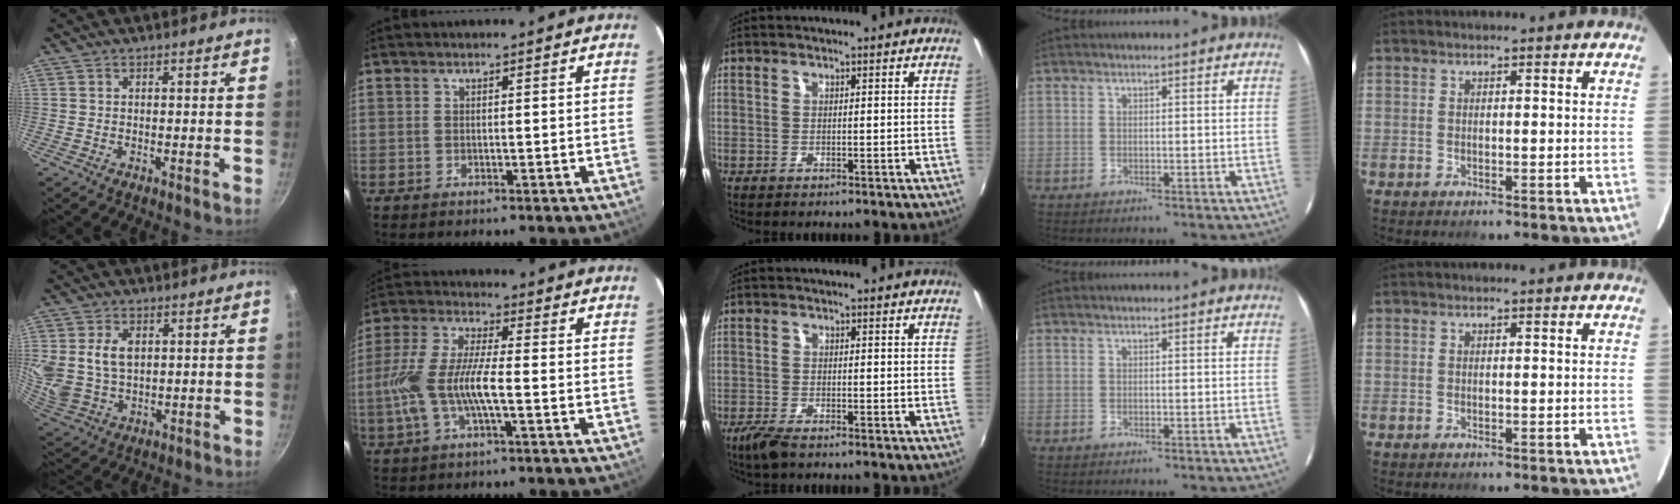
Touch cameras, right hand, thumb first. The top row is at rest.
{"thumb": {"total": 10.4, "force": [2.1, 7.4, 7.0], "torque": [-0.124, -0.018, 0.049]}, "index": {"total": 11.9, "force": [-2.7, 3.0, 11.1], "torque": [-0.243, 0.000, -0.052]}, "middle": {"total": 4.0, "force": [-3.0, 1.1, 2.4], "torque": [-0.065, -0.011, -0.059]}}